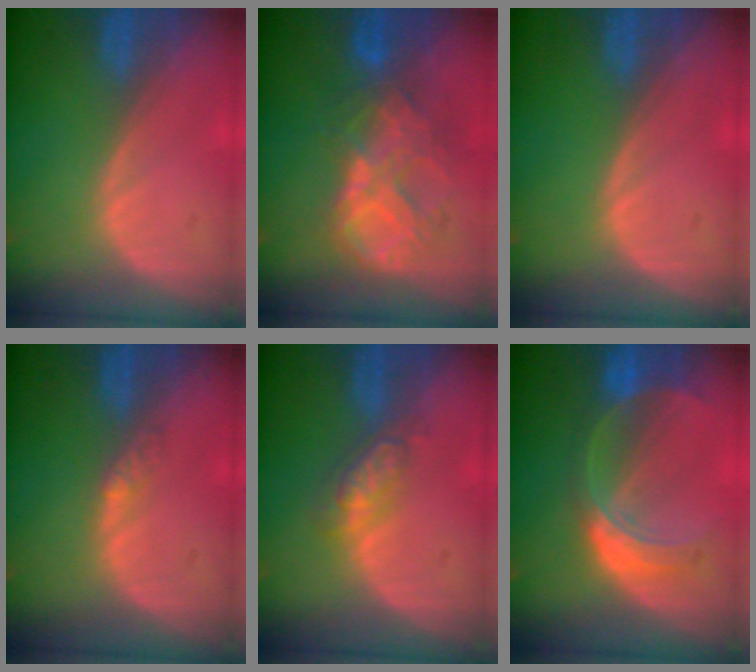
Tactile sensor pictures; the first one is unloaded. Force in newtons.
{"total": 9.1, "press": 7.8, "slide": 4.7}
{"total": 0.0}
{"total": 1.8, "press": 1.6, "slide": 1.0}
{"total": 4.8, "press": 4.2, "slide": 2.2}
{"total": 7.5, "press": 6.6, "slide": 3.7}